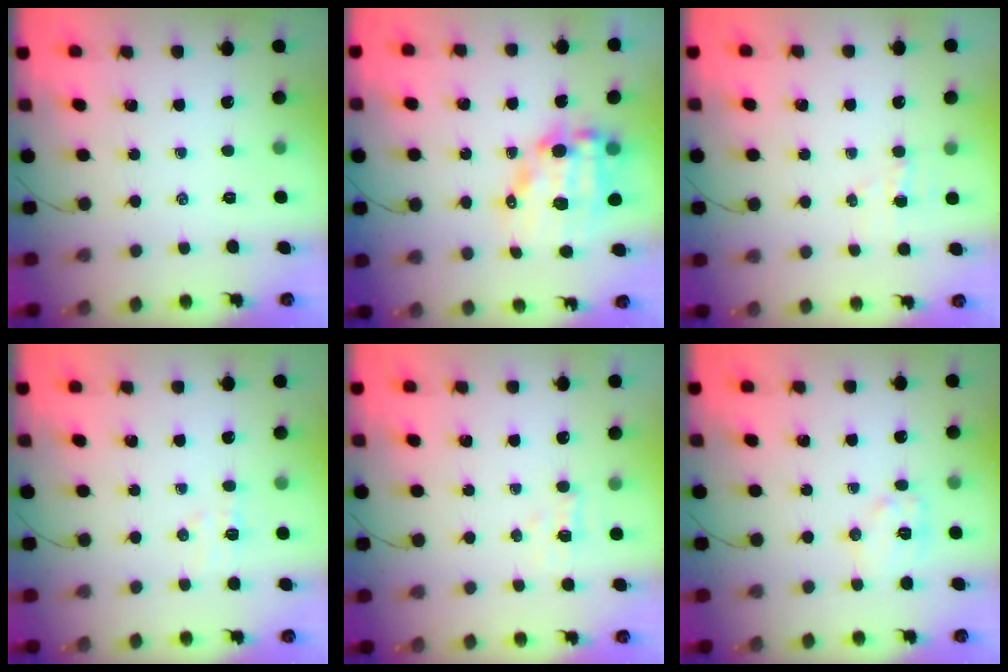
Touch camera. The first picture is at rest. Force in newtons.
{"total": 12.8, "press": 12.4, "slide": 3.1}
{"total": 3.4, "press": 3.2, "slide": 1.0}
{"total": 5.3, "press": 5.1, "slide": 1.2}
{"total": 2.1, "press": 2.0, "slide": 0.7}
{"total": 7.7, "press": 7.7, "slide": 0.2}